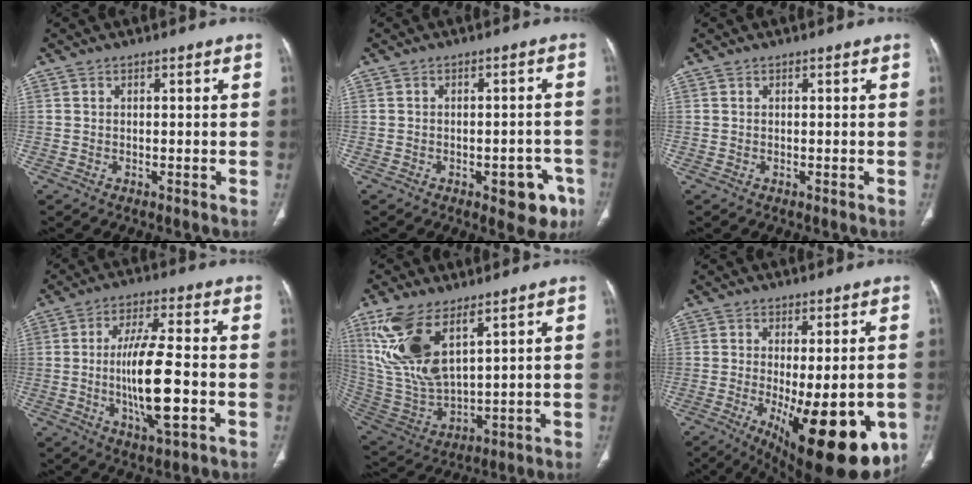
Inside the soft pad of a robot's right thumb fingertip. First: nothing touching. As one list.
[{"total": 7.4, "force": [-3.5, 3.7, 5.4], "torque": [-0.037, 0.017, -0.036]}, {"total": 0.0}, {"total": 13.4, "force": [-2.3, 3.6, 12.8], "torque": [-0.239, 0.005, -0.039]}, {"total": 15.5, "force": [8.1, 6.4, 11.5], "torque": [-0.242, -0.031, 0.181]}, {"total": 21.3, "force": [-7.1, 7.8, 18.4], "torque": [-0.209, -0.027, -0.080]}]